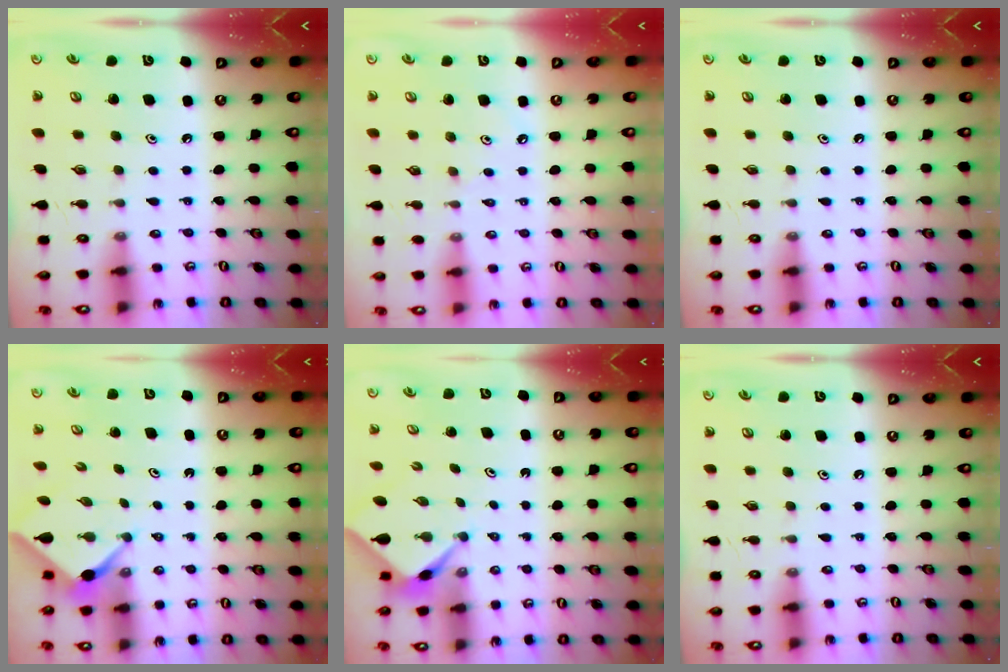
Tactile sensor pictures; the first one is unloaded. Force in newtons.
{"total": 1.9, "press": 1.8, "slide": 0.5}
{"total": 0.0}
{"total": 2.4, "press": 2.4, "slide": 0.4}
{"total": 2.2, "press": 2.2, "slide": 0.3}
{"total": 0.0}